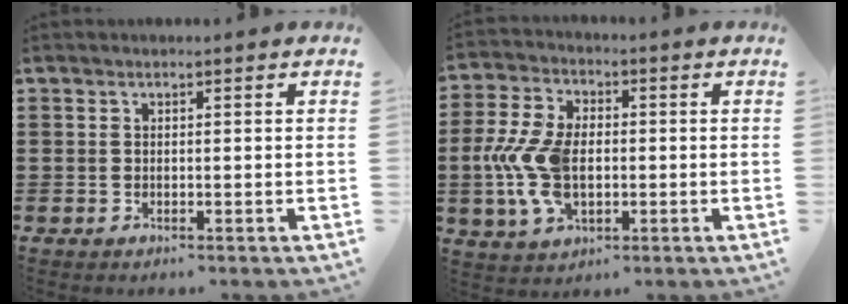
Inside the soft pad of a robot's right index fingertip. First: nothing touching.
{"total": 10.6, "force": [-1.1, 6.4, 8.4], "torque": [-0.210, -0.005, -0.026]}